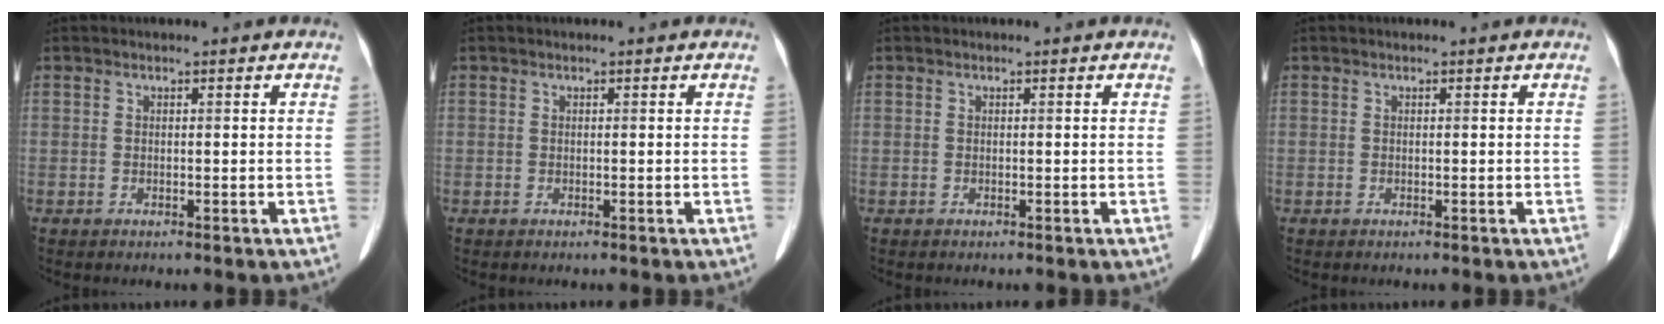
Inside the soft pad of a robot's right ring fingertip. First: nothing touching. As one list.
[{"total": 0.0}, {"total": 0.0}, {"total": 0.0}]